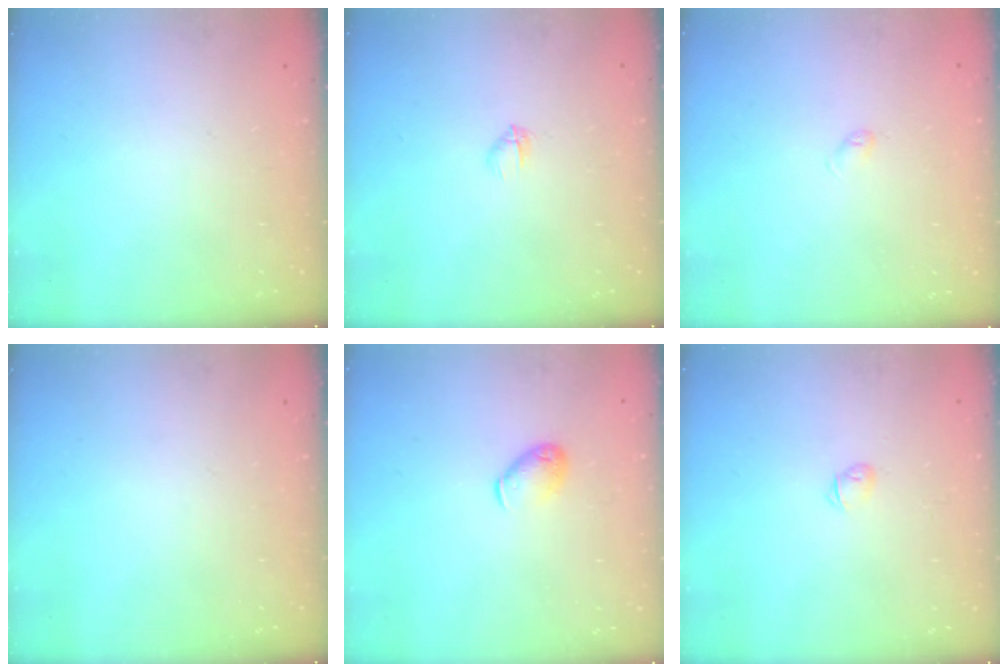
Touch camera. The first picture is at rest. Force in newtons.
{"total": 2.7, "press": 2.5, "slide": 0.8}
{"total": 2.7, "press": 2.6, "slide": 0.4}
{"total": 0.0}
{"total": 6.2, "press": 6.2, "slide": 0.9}
{"total": 3.3, "press": 3.2, "slide": 0.6}